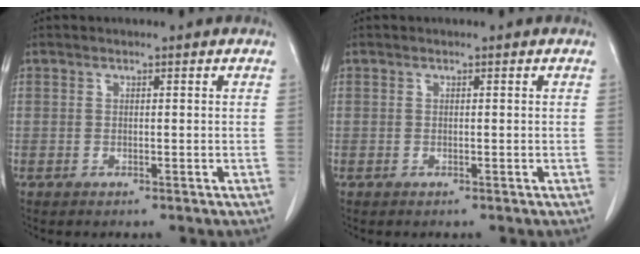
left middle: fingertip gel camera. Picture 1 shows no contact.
{"total": 0.0}